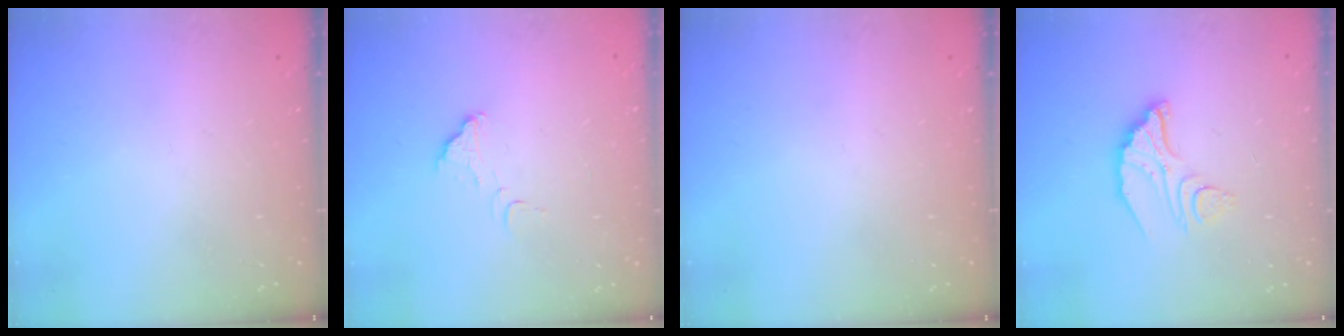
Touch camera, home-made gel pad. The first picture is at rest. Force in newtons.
{"total": 2.9, "press": 2.9, "slide": 0.1}
{"total": 0.0}
{"total": 8.1, "press": 8.1, "slide": 0.7}